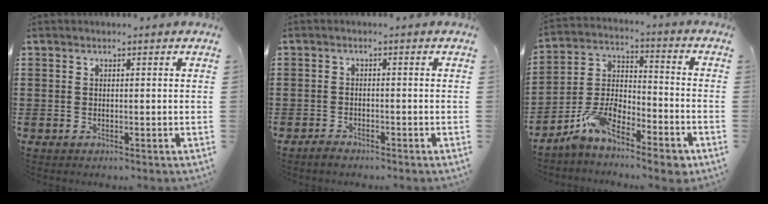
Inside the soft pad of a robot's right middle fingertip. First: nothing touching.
{"total": 1.4, "force": [-1.3, 0.4, 0.2], "torque": [-0.009, 0.001, -0.027]}
{"total": 9.5, "force": [-7.2, 3.5, 5.2], "torque": [-0.110, 0.016, -0.138]}